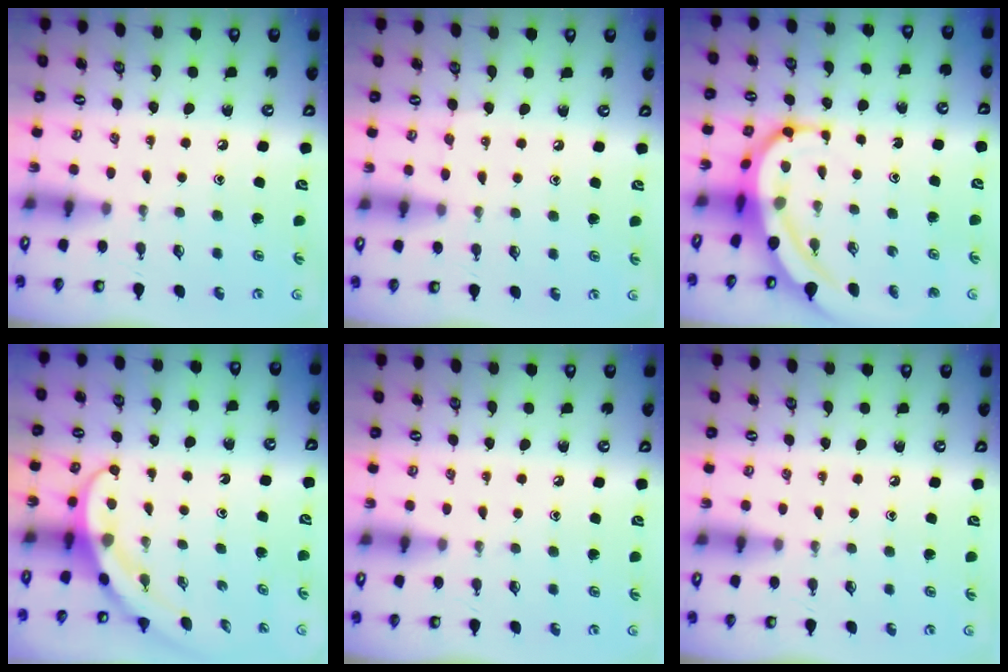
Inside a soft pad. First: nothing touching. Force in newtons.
{"total": 4.4, "press": 4.4, "slide": 0.5}
{"total": 8.4, "press": 8.3, "slide": 0.7}
{"total": 3.8, "press": 3.8, "slide": 0.3}
{"total": 0.0}
{"total": 0.0}